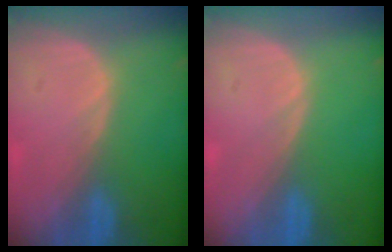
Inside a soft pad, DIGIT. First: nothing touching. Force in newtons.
{"total": 0.0}